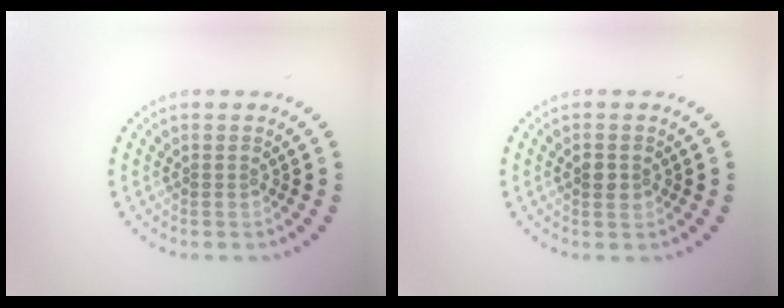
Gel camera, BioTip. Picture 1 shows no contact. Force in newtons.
{"total": 1.7, "press": 1.7, "slide": 0.0}